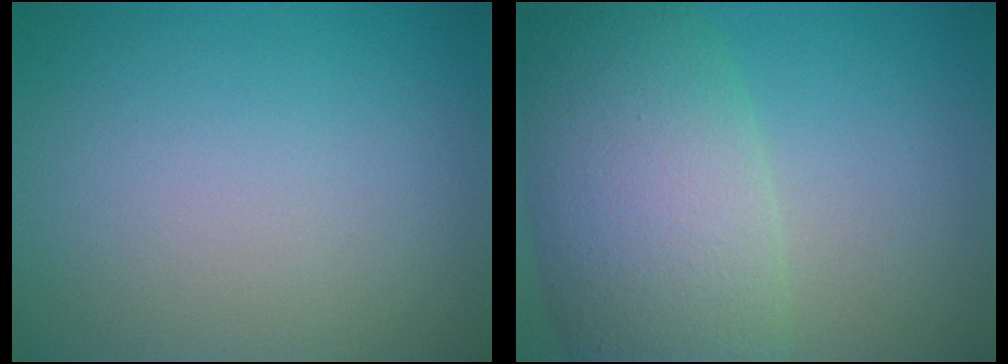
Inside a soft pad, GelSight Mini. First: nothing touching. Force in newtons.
{"total": 9.7, "press": 9.6, "slide": 0.5}